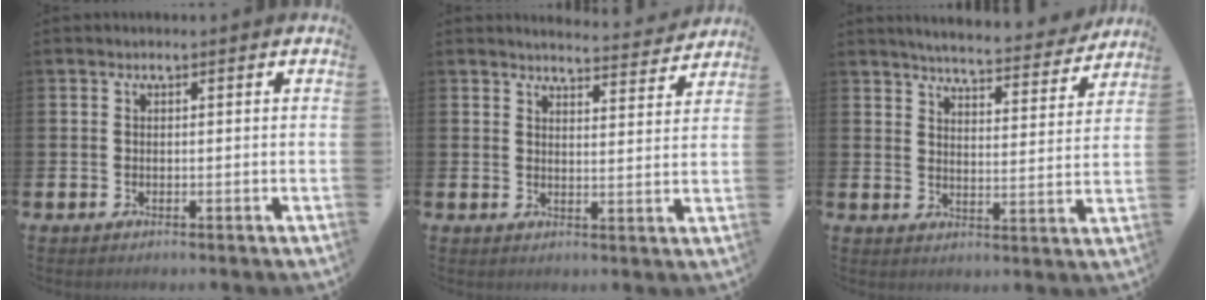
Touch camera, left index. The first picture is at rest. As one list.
[{"total": 4.4, "force": [4.4, 0.1, 0.2], "torque": [-0.005, -0.035, 0.075]}, {"total": 5.5, "force": [5.4, 0.1, 1.0], "torque": [-0.028, -0.043, 0.088]}]